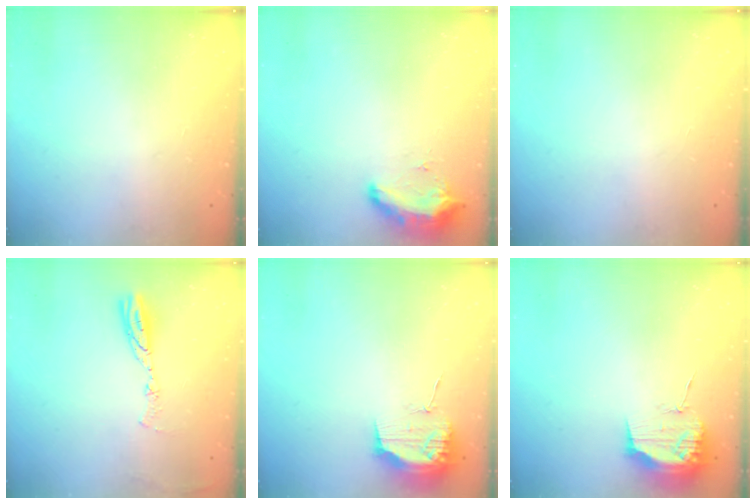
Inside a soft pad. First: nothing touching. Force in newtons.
{"total": 9.4, "press": 9.4, "slide": 0.8}
{"total": 0.0}
{"total": 7.3, "press": 7.3, "slide": 0.8}
{"total": 12.4, "press": 12.4, "slide": 0.1}
{"total": 13.1, "press": 13.1, "slide": 0.1}